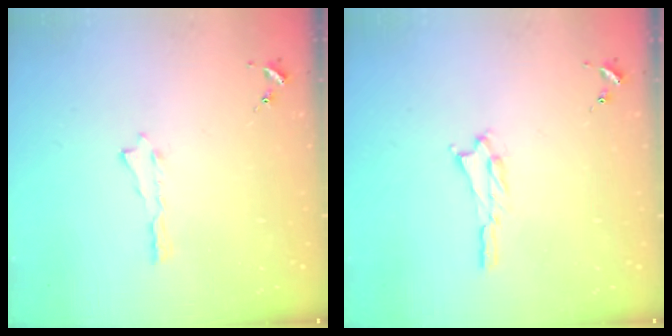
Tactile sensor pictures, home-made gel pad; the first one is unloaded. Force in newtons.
{"total": 1.1, "press": 1.1, "slide": 0.2}